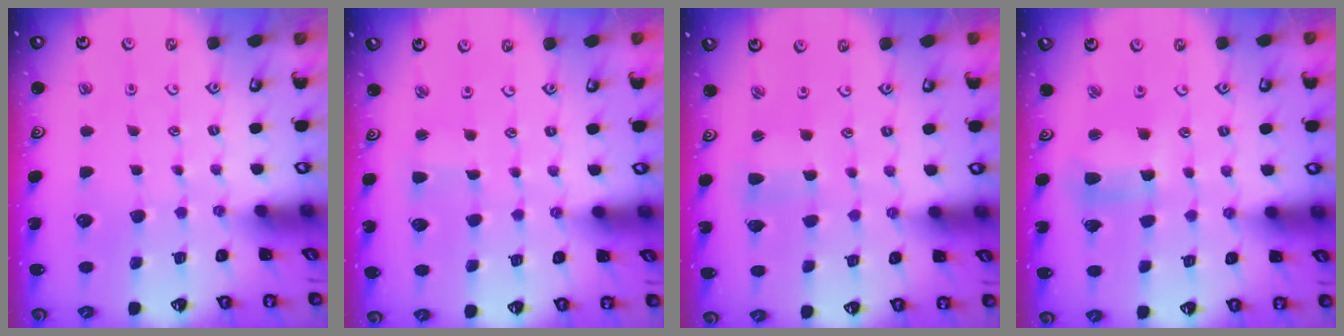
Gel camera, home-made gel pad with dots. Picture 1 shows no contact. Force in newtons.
{"total": 1.6, "press": 1.5, "slide": 0.4}
{"total": 2.2, "press": 2.2, "slide": 0.3}
{"total": 7.6, "press": 7.6, "slide": 1.1}